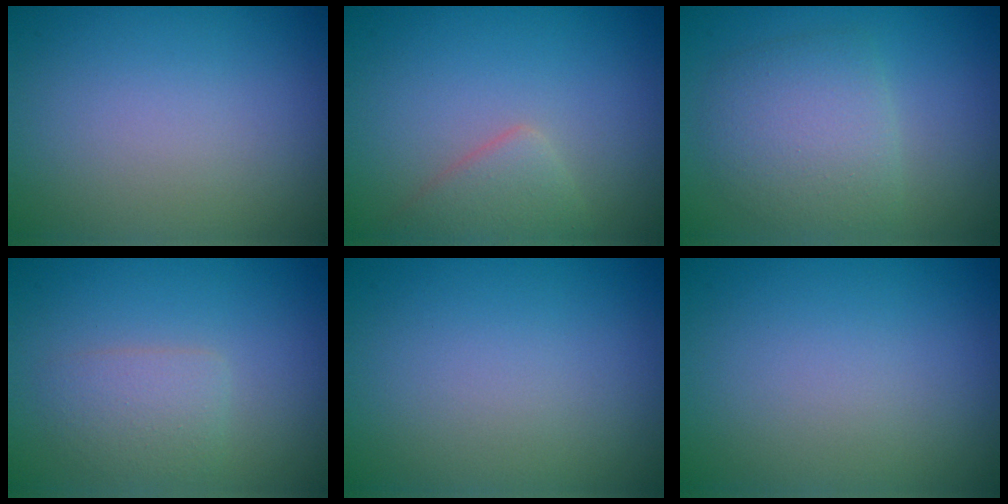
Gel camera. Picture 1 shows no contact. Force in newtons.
{"total": 2.4, "press": 2.3, "slide": 0.2}
{"total": 4.0, "press": 4.0, "slide": 0.1}
{"total": 2.3, "press": 2.3, "slide": 0.1}
{"total": 0.0}
{"total": 0.0}